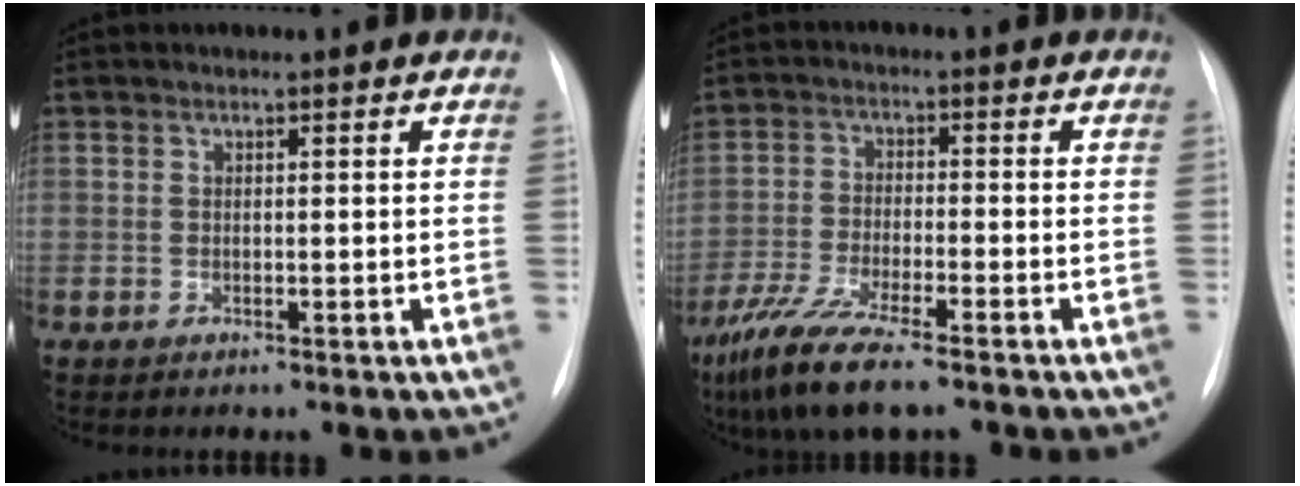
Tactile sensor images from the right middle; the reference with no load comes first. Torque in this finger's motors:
{"motor_torque": [1.22, -0.92, 0.30, 0.16]}